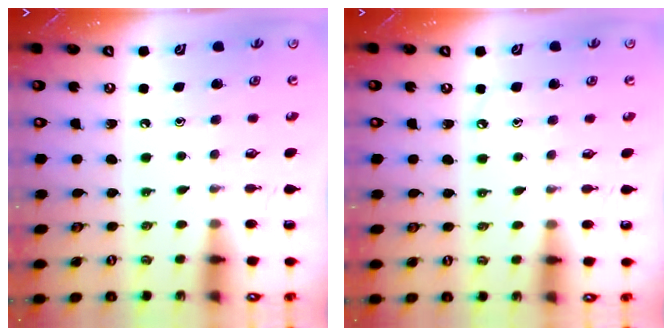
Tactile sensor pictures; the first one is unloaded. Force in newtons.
{"total": 2.4, "press": 2.4, "slide": 0.3}